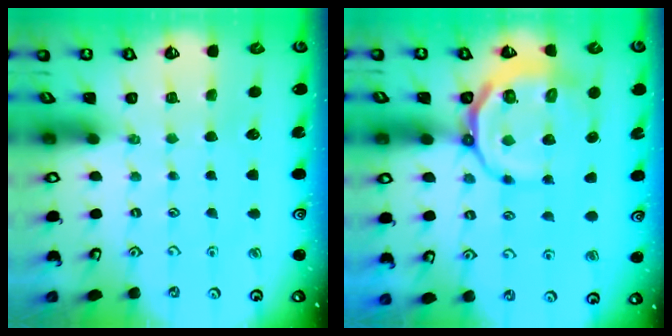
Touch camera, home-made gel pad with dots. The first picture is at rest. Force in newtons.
{"total": 11.0, "press": 10.6, "slide": 2.7}